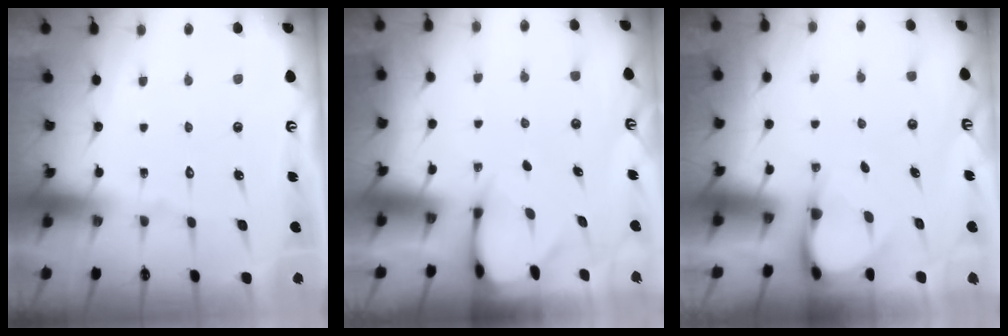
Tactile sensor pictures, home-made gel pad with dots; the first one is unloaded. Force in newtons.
{"total": 2.7, "press": 2.7, "slide": 0.3}
{"total": 3.7, "press": 3.7, "slide": 0.3}